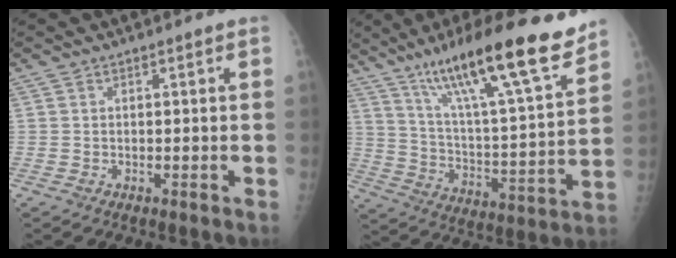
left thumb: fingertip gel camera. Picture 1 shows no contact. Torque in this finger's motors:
{"motor_torque": [0.88, 0.88, 1.28, -1.49, 0.20]}